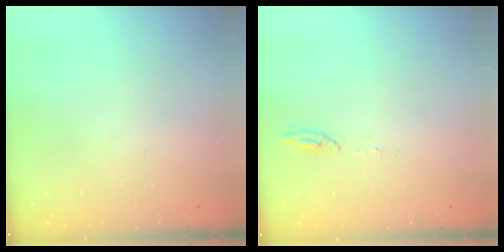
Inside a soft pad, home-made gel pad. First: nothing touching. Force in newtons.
{"total": 3.5, "press": 3.5, "slide": 0.3}